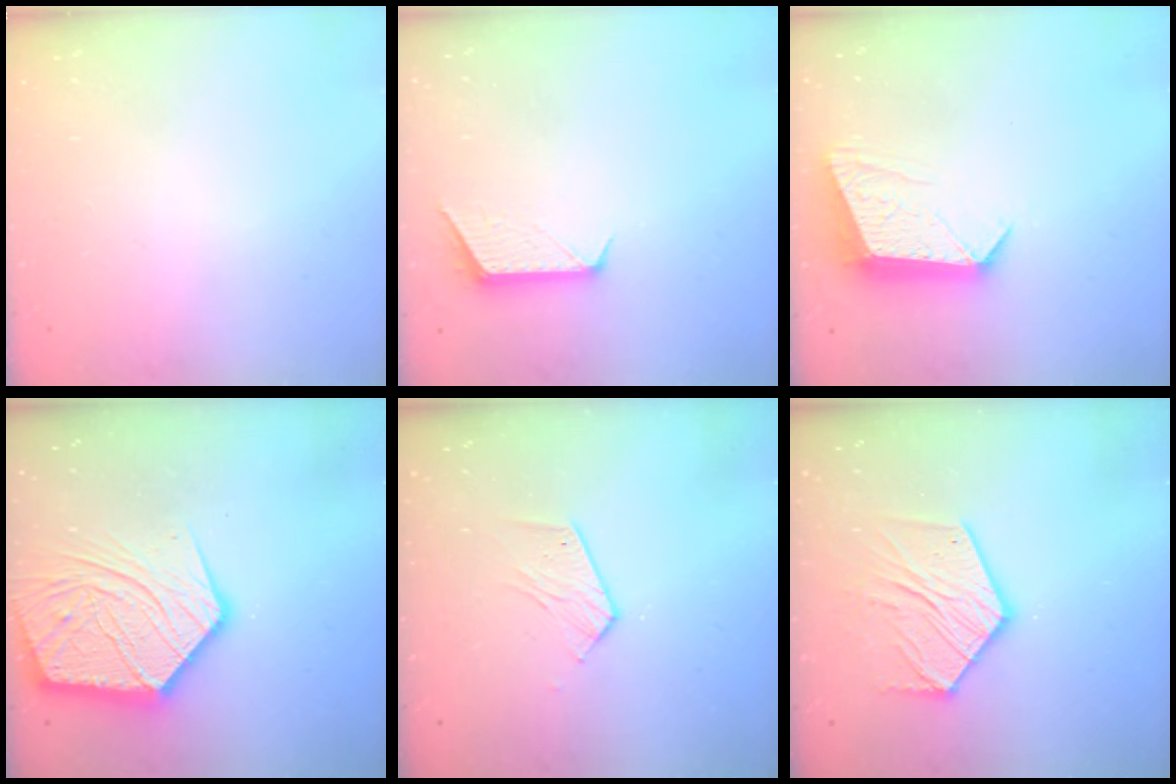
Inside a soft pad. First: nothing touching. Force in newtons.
{"total": 7.2, "press": 7.2, "slide": 0.6}
{"total": 12.1, "press": 12.1, "slide": 1.0}
{"total": 21.3, "press": 21.2, "slide": 2.2}
{"total": 7.2, "press": 7.2, "slide": 0.4}
{"total": 13.0, "press": 13.0, "slide": 0.9}